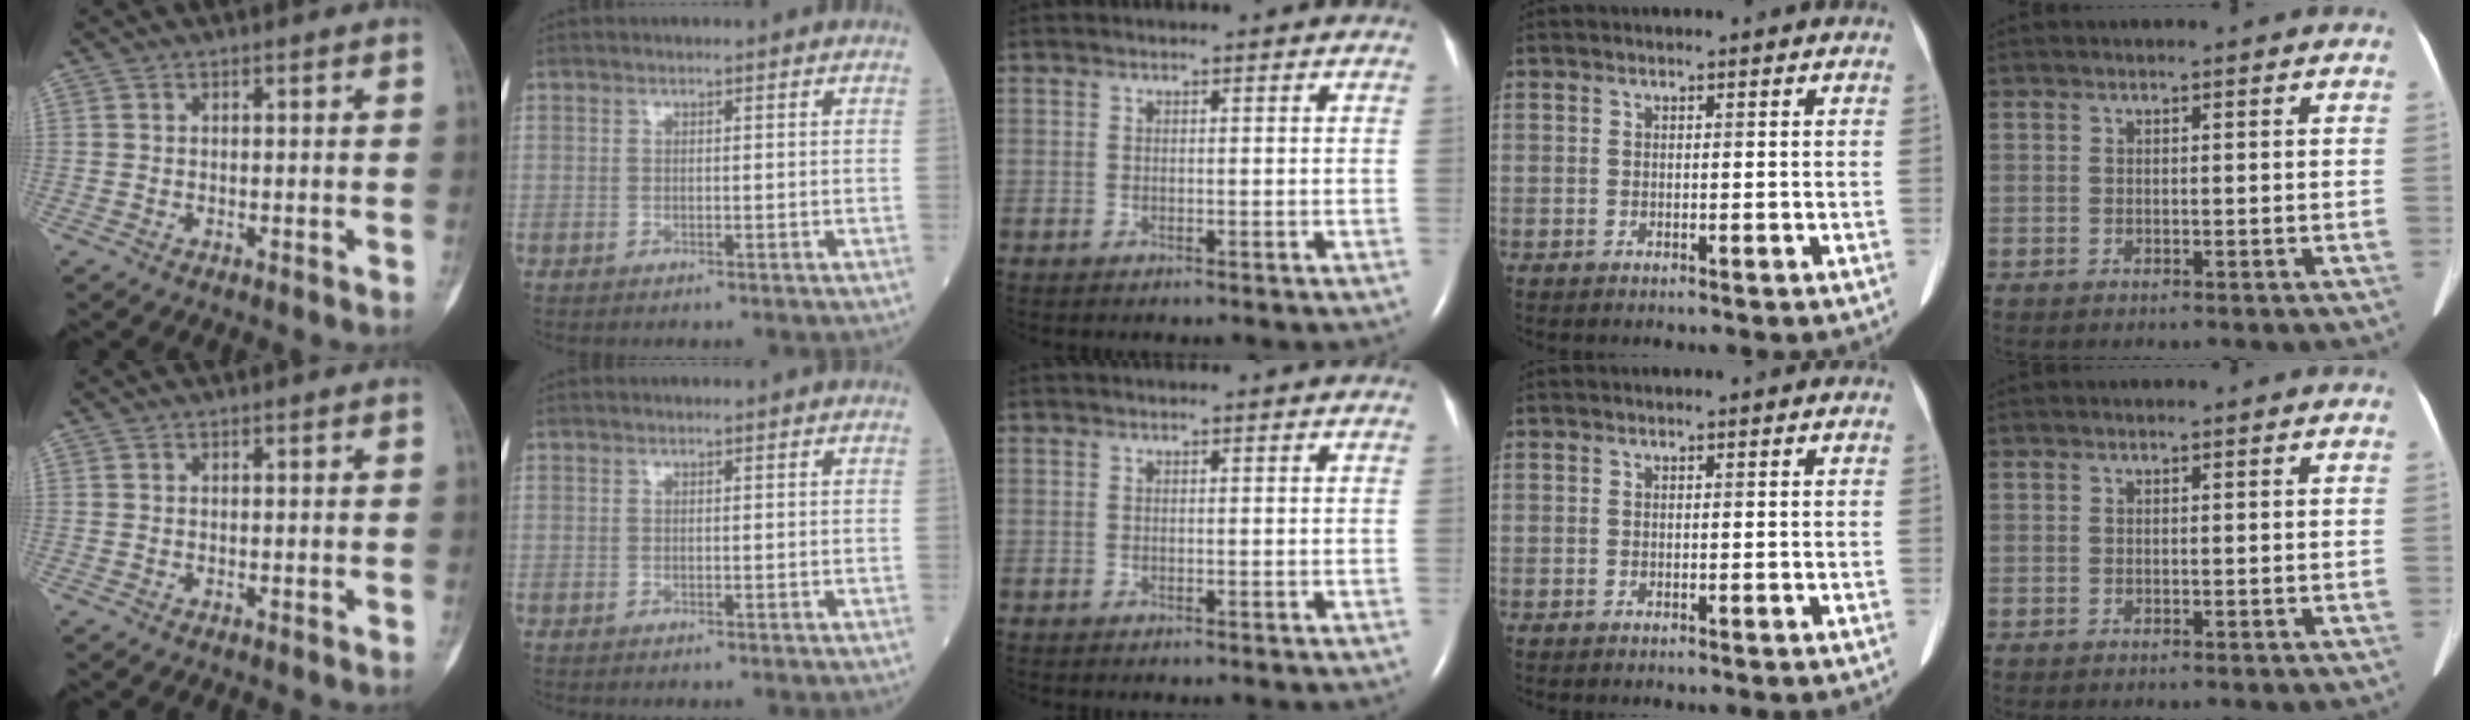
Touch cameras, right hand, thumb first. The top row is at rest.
{}